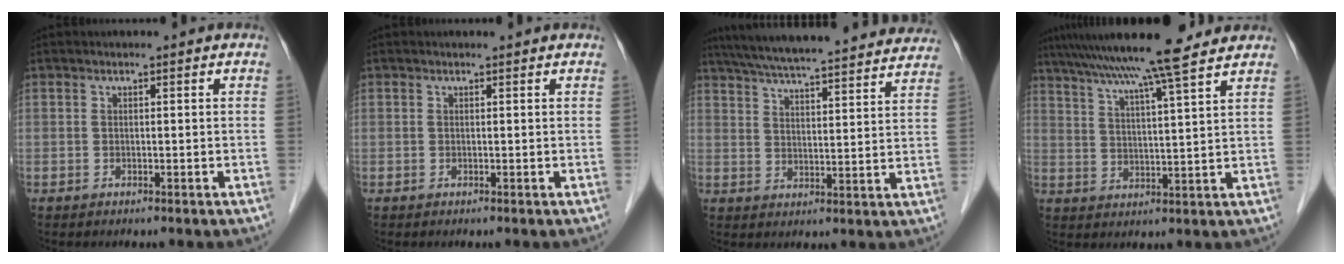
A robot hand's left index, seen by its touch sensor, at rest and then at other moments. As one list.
[{"total": 0.6, "force": [0.6, 0.0, 0.1], "torque": [-0.008, -0.001, 0.004]}, {"total": 28.9, "force": [26.2, 3.1, 11.8], "torque": [-0.198, -0.011, 0.341]}, {"total": 16.1, "force": [13.5, -0.6, 8.6], "torque": [-0.152, 0.025, 0.195]}]